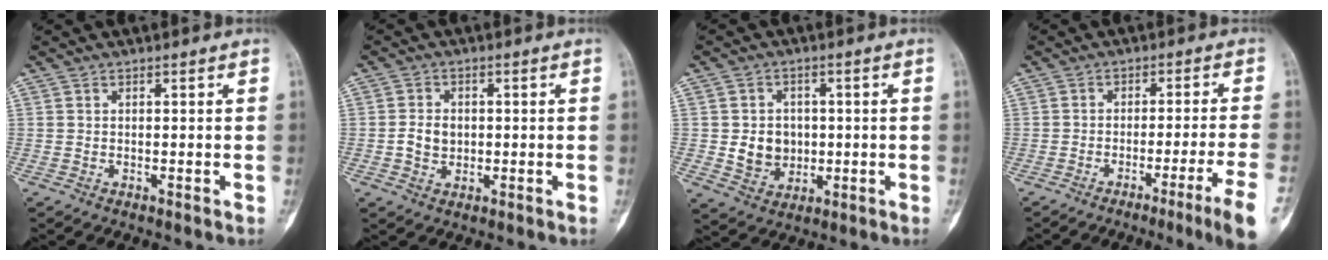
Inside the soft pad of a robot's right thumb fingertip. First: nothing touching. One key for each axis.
{"total": 4.0, "fx": -0.3, "fy": 3.2, "fz": 2.4, "tx": -0.033, "ty": 0.003, "tz": -0.004}
{"total": 7.0, "fx": -0.2, "fy": 6.2, "fz": 3.3, "tx": -0.023, "ty": 0.004, "tz": 0.004}
{"total": 9.1, "fx": -5.1, "fy": -1.2, "fz": 7.4, "tx": -0.116, "ty": 0.011, "tz": -0.076}